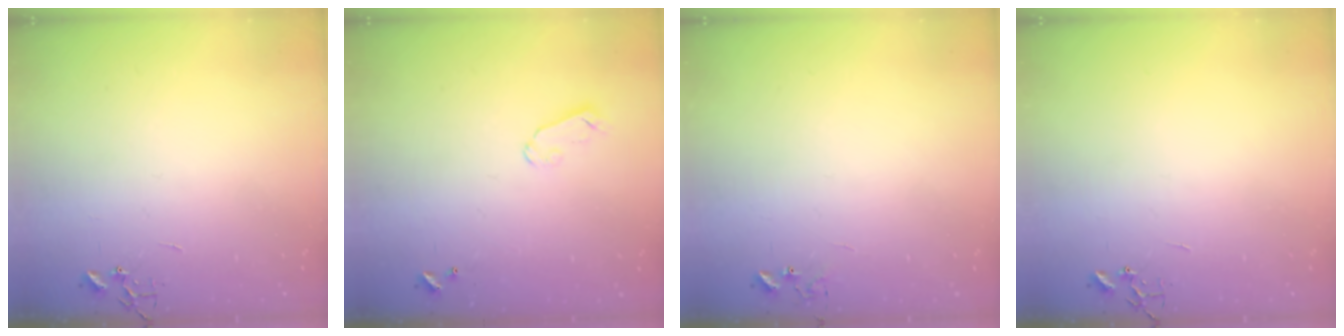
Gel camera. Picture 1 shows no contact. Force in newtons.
{"total": 4.1, "press": 4.0, "slide": 0.4}
{"total": 5.9, "press": 5.9, "slide": 0.5}
{"total": 0.0}